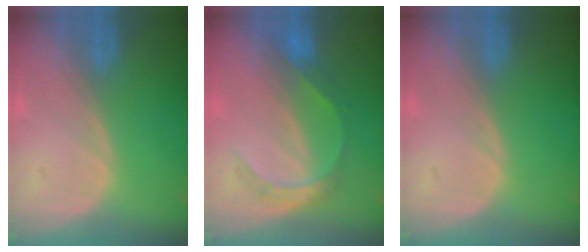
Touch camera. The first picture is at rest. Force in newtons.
{"total": 5.3, "press": 5.0, "slide": 1.6}
{"total": 0.0}